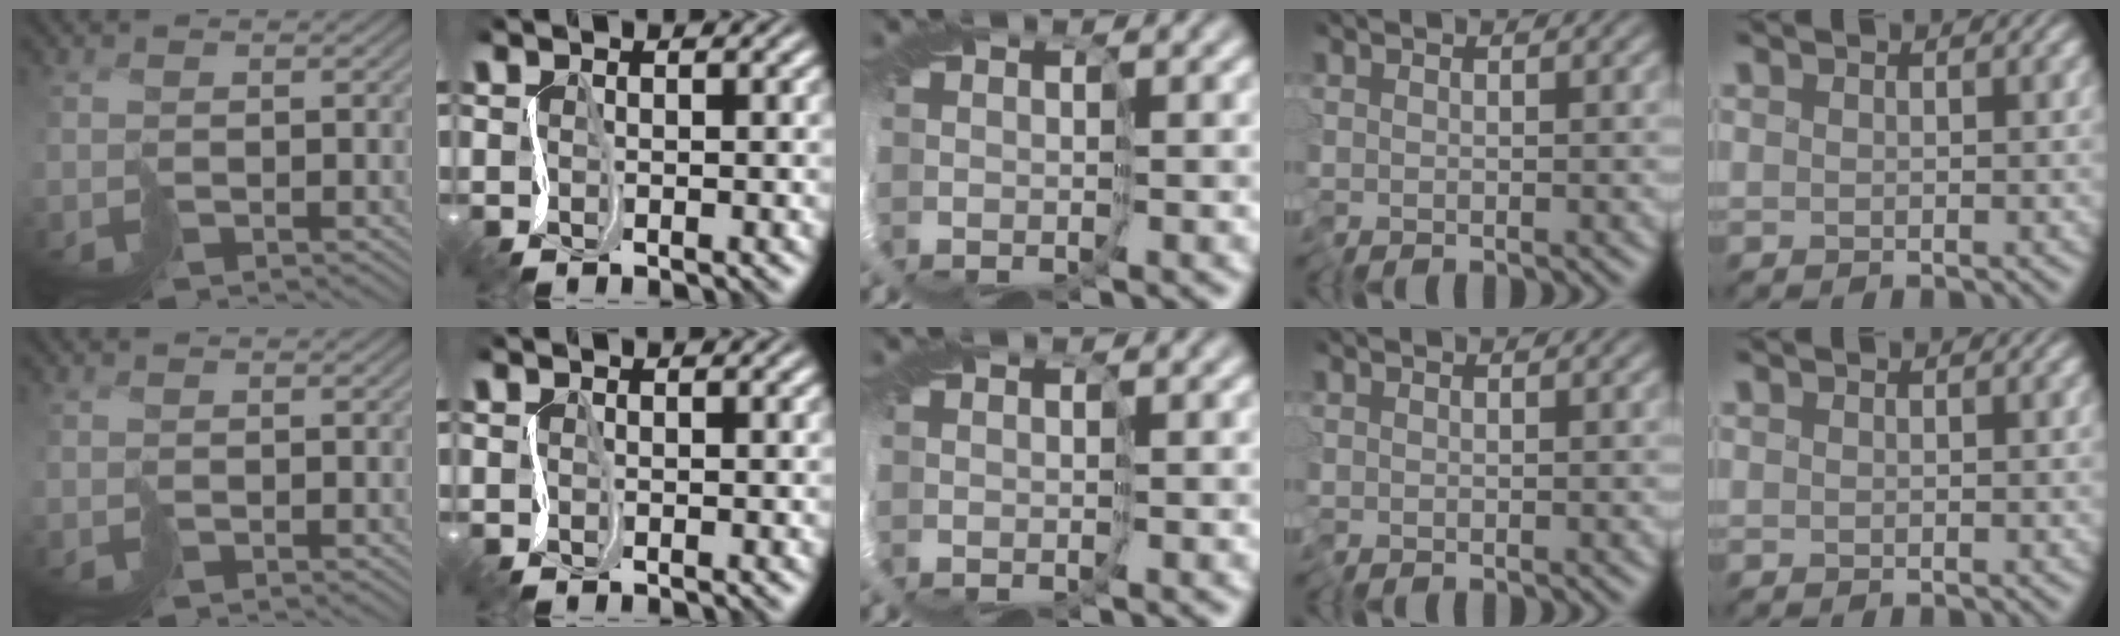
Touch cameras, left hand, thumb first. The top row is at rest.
{}